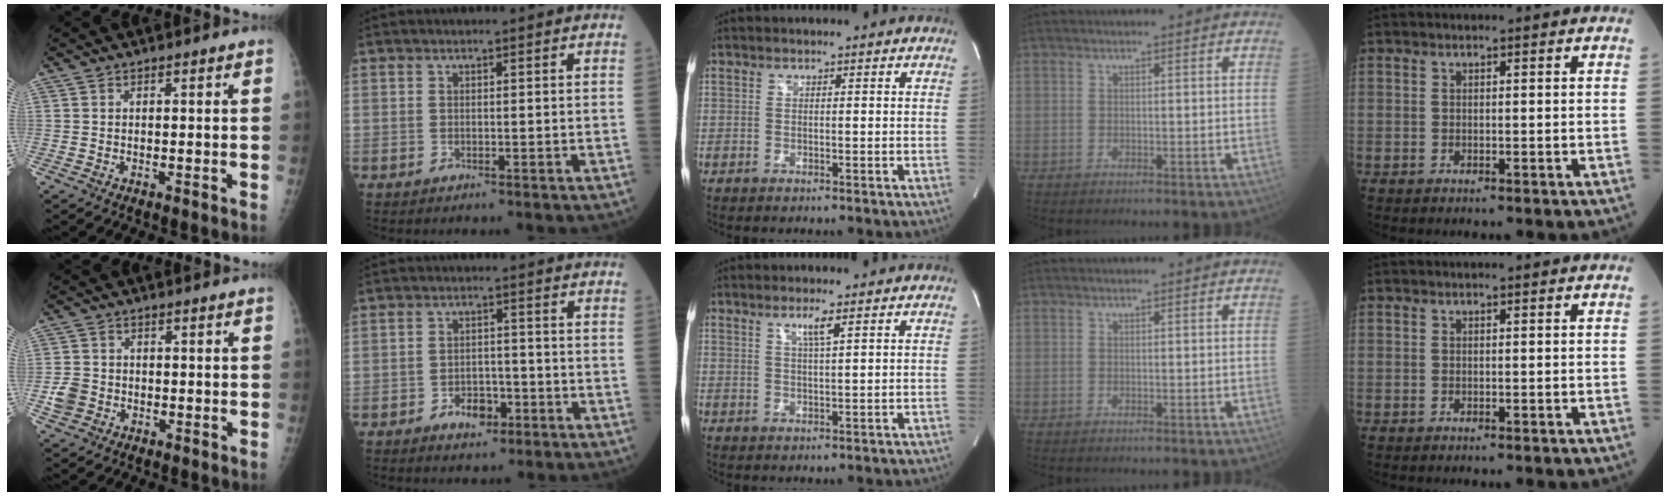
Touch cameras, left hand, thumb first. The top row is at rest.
{"thumb": {"total": 4.0, "force": [-1.5, 3.5, 1.4], "torque": [-0.024, 0.013, -0.027]}, "index": {"total": 4.0, "force": [-2.2, 2.4, 2.3], "torque": [-0.037, 0.005, -0.031]}, "middle": {"total": 2.5, "force": [1.4, -0.2, 2.1], "torque": [-0.042, -0.003, 0.027]}}